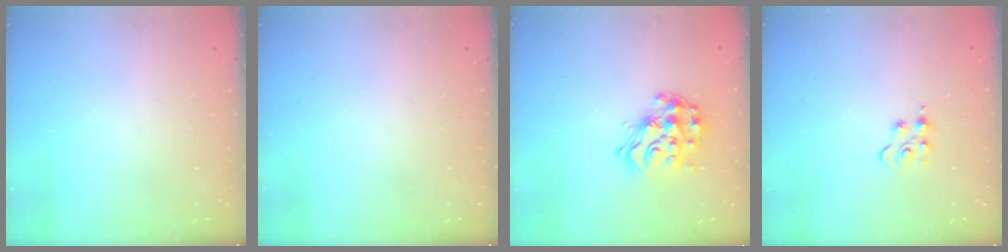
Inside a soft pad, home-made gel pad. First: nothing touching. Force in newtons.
{"total": 0.0}
{"total": 14.2, "press": 14.1, "slide": 1.1}
{"total": 3.0, "press": 3.0, "slide": 0.3}